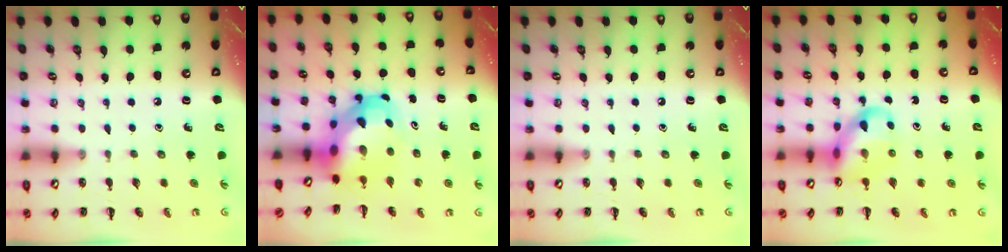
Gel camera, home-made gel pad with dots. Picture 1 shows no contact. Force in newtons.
{"total": 6.9, "press": 6.6, "slide": 2.0}
{"total": 0.0}
{"total": 10.2, "press": 9.8, "slide": 2.7}